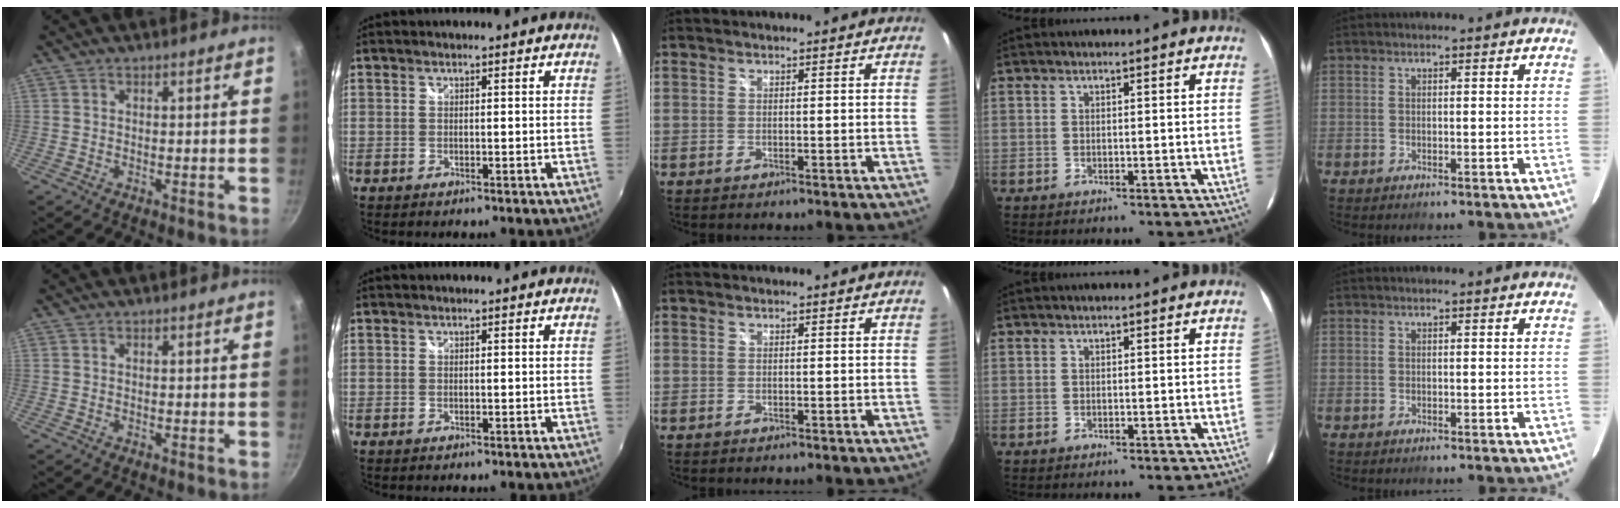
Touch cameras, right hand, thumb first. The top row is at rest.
{}